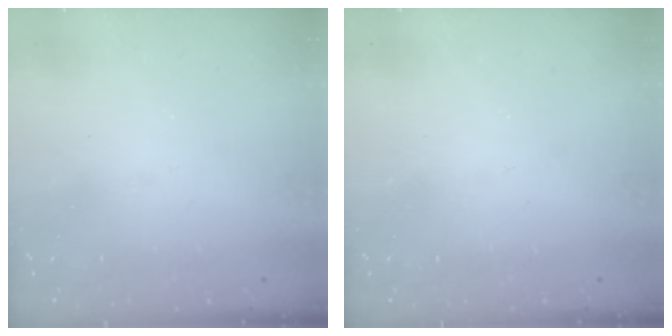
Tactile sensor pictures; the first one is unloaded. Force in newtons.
{"total": 0.0}